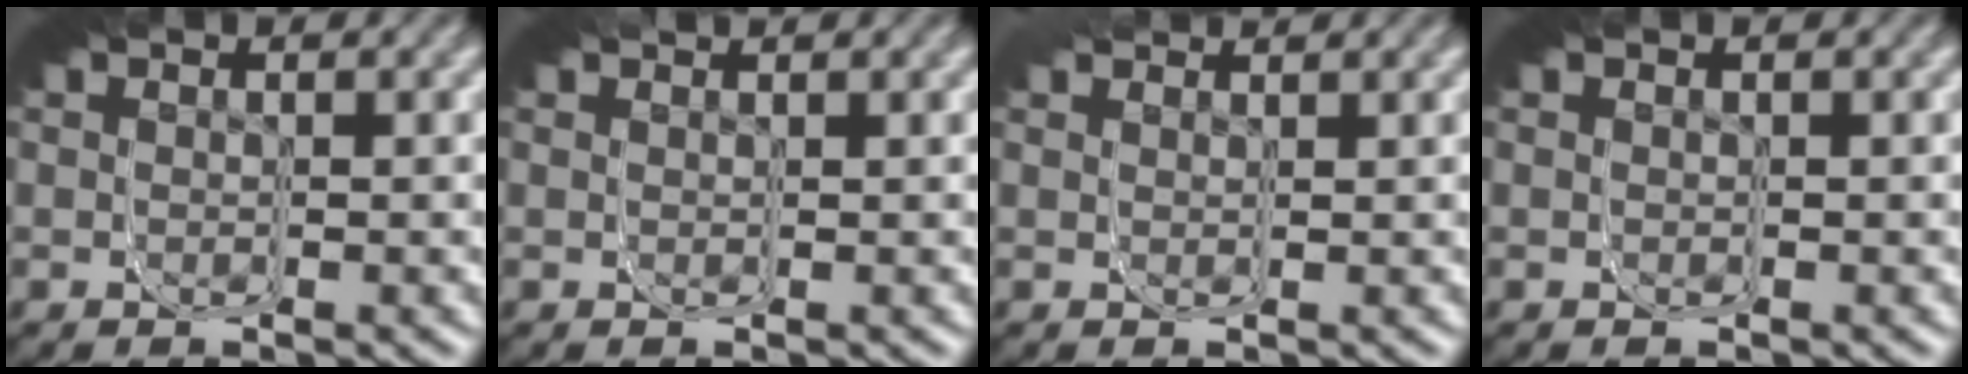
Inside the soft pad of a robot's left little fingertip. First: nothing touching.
{"total": 0.5, "force": [0.1, -0.4, -0.3], "torque": [-0.003, -0.001, 0.005]}
{"total": 1.2, "force": [0.8, 0.8, 0.5], "torque": [-0.021, 0.000, 0.014]}
{"total": 0.0}